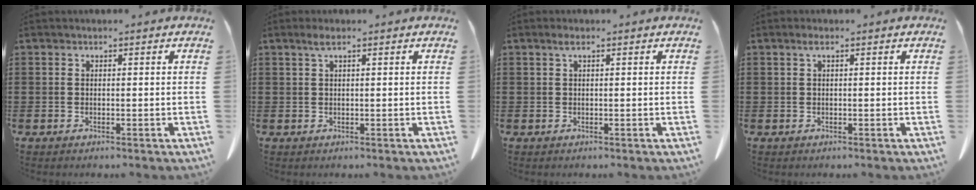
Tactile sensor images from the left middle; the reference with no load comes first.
{"total": 1.4, "force": [0.7, 0.2, 1.3], "torque": [-0.027, 0.001, 0.011]}
{"total": 1.0, "force": [0.4, 0.2, 0.9], "torque": [-0.018, 0.003, 0.007]}
{"total": 0.9, "force": [0.2, 0.2, 0.8], "torque": [-0.018, 0.002, 0.003]}